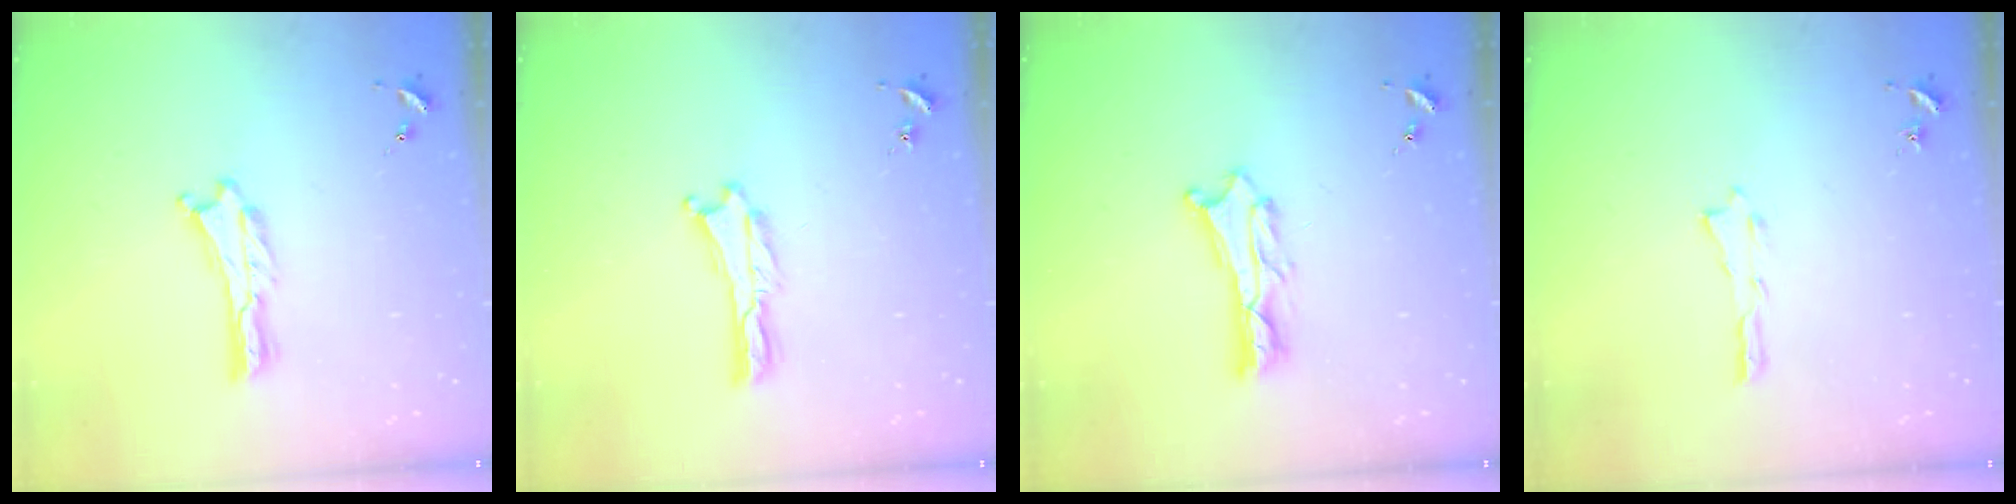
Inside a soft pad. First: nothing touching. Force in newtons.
{"total": 0.0}
{"total": 1.8, "press": 1.8, "slide": 0.2}
{"total": 0.0}